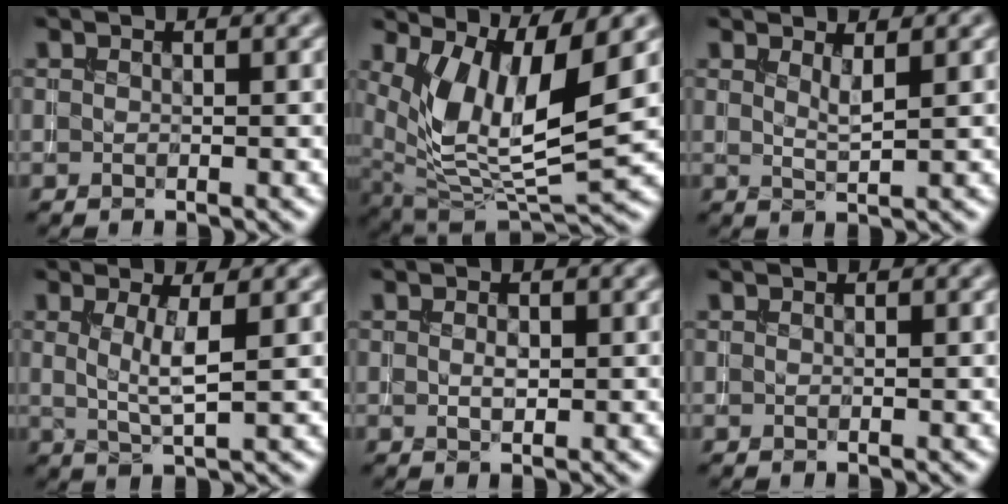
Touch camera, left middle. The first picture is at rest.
{"total": 9.5, "force": [3.1, 3.5, 8.3], "torque": [-0.160, -0.015, 0.061]}
{"total": 1.5, "force": [0.9, 0.3, 1.2], "torque": [-0.020, -0.005, 0.015]}
{"total": 3.1, "force": [0.6, 0.6, 3.0], "torque": [-0.060, -0.006, 0.012]}
{"total": 1.1, "force": [0.1, 0.6, 0.9], "torque": [-0.018, -0.001, 0.002]}
{"total": 0.0}